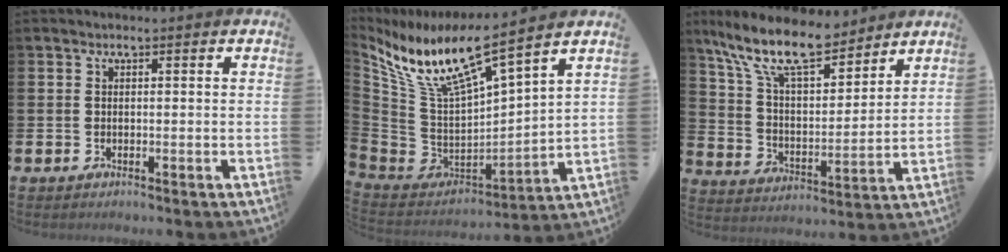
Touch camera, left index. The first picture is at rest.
{"total": 10.0, "force": [7.9, 1.2, 6.0], "torque": [-0.163, -0.067, 0.127]}
{"total": 12.5, "force": [10.3, 3.8, 6.0], "torque": [-0.150, -0.050, 0.185]}